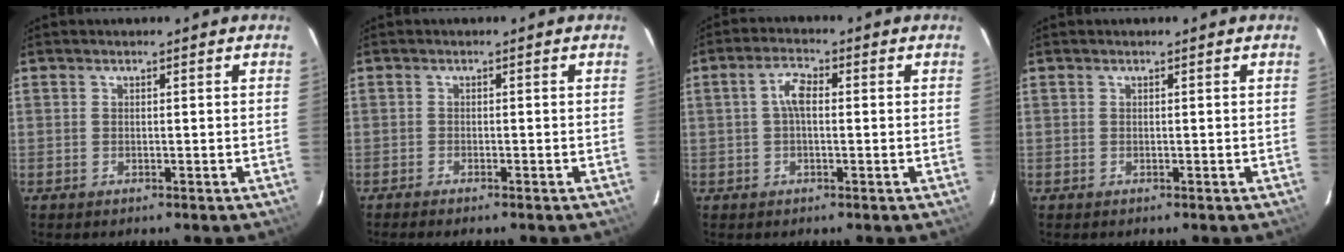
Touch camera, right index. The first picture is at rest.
{"total": 1.8, "force": [-1.6, 0.1, 0.8], "torque": [-0.027, -0.005, -0.030]}
{"total": 3.8, "force": [0.2, 1.7, 3.4], "torque": [-0.069, 0.012, 0.003]}
{"total": 0.0}